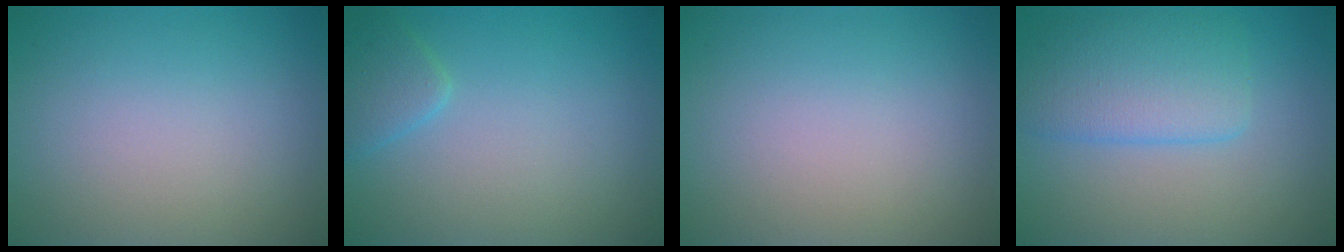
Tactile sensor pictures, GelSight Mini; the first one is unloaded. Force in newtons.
{"total": 1.8, "press": 1.8, "slide": 0.1}
{"total": 0.0}
{"total": 4.5, "press": 4.5, "slide": 0.3}